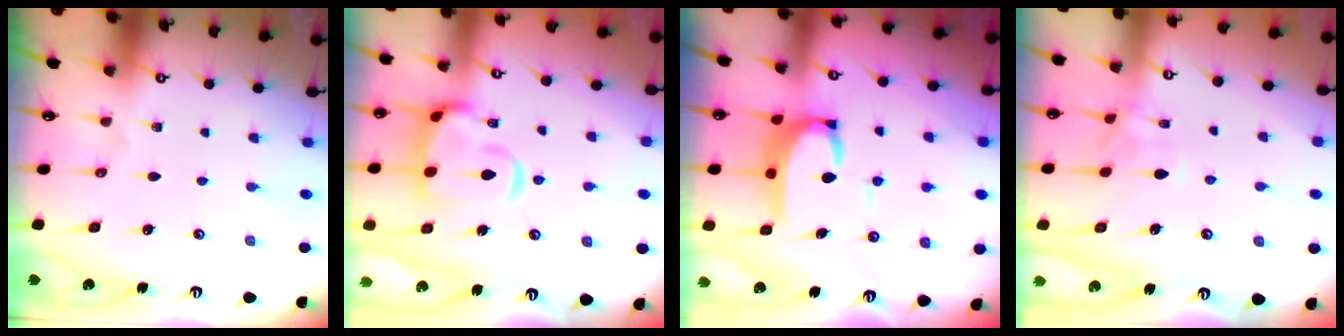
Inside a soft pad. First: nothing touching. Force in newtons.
{"total": 6.8, "press": 6.5, "slide": 1.8}
{"total": 6.6, "press": 6.5, "slide": 0.9}
{"total": 1.1, "press": 0.4, "slide": 1.0}